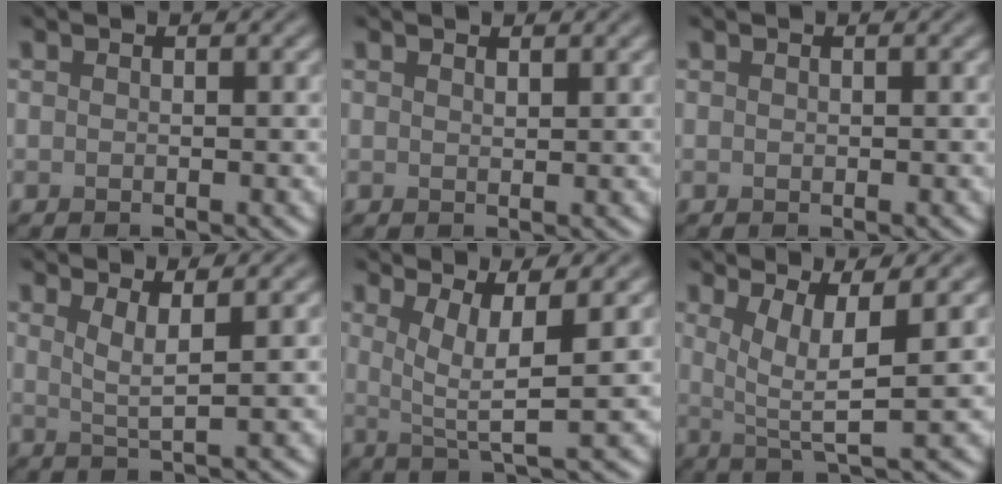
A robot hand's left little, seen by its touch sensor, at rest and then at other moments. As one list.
[{"total": 0.7, "force": [0.6, 0.2, 0.3], "torque": [-0.005, -0.001, 0.013]}, {"total": 0.0}, {"total": 2.7, "force": [1.3, 0.5, 2.3], "torque": [-0.035, -0.006, 0.025]}, {"total": 4.8, "force": [1.3, 0.9, 4.5], "torque": [-0.077, -0.005, 0.026]}, {"total": 5.2, "force": [1.5, 1.1, 4.8], "torque": [-0.081, -0.006, 0.027]}]